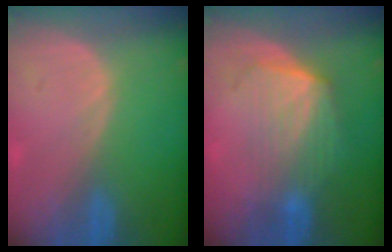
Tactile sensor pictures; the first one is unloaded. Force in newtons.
{"total": 7.3, "press": 6.6, "slide": 3.2}